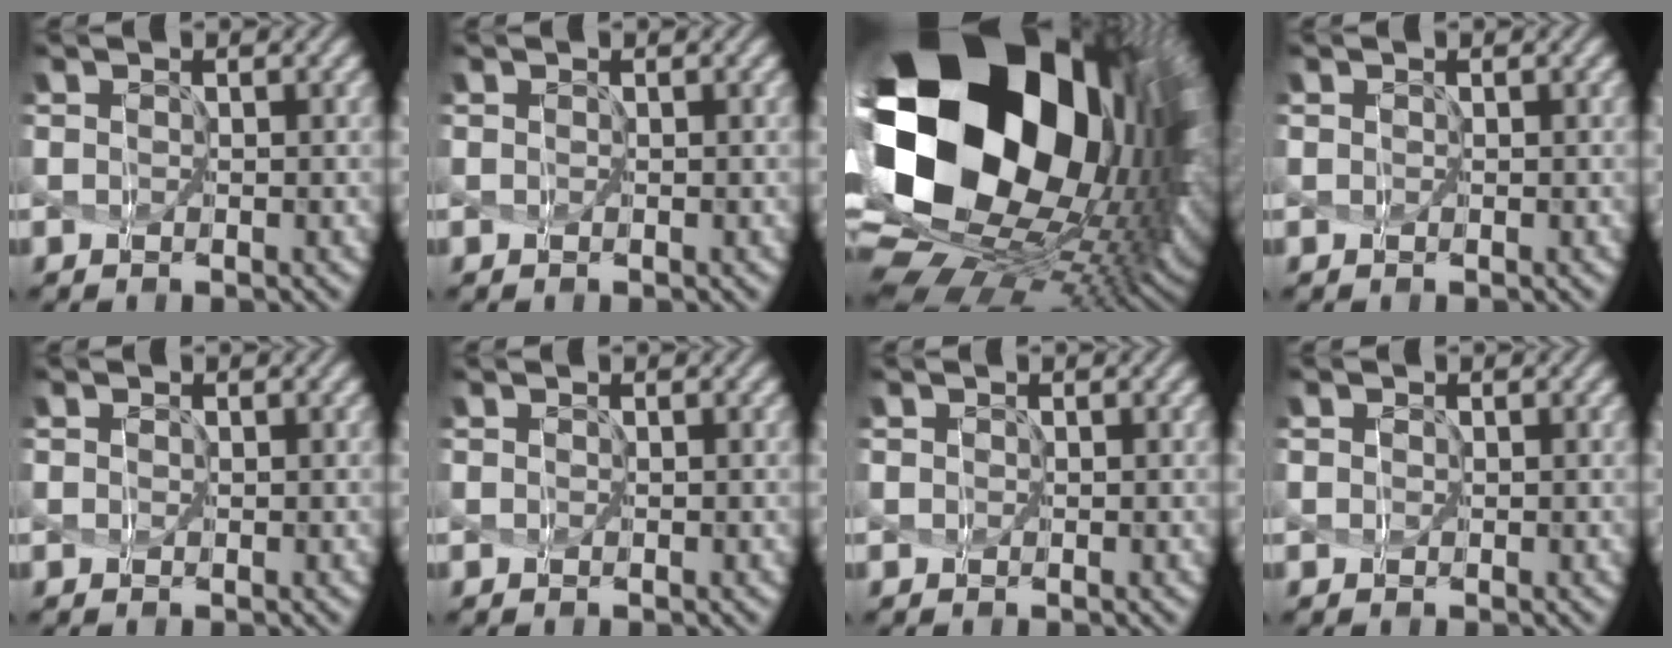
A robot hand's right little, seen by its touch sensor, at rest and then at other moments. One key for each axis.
{"total": 0.0}
{"total": 21.8, "fx": 5.4, "fy": 15.1, "fz": 14.8, "tx": -0.295, "ty": -0.046, "tz": 0.143}
{"total": 0.0}
{"total": 0.6, "fx": 0.3, "fy": 0.5, "fz": 0.3, "tx": 0.001, "ty": 0.004, "tz": -0.001}
{"total": 0.0}
{"total": 0.7, "fx": 0.3, "fy": 0.6, "fz": 0.3, "tx": 0.000, "ty": 0.007, "tz": -0.002}
{"total": 1.0, "fx": 0.4, "fy": 0.8, "fz": 0.5, "tx": 0.002, "ty": 0.012, "tz": -0.002}